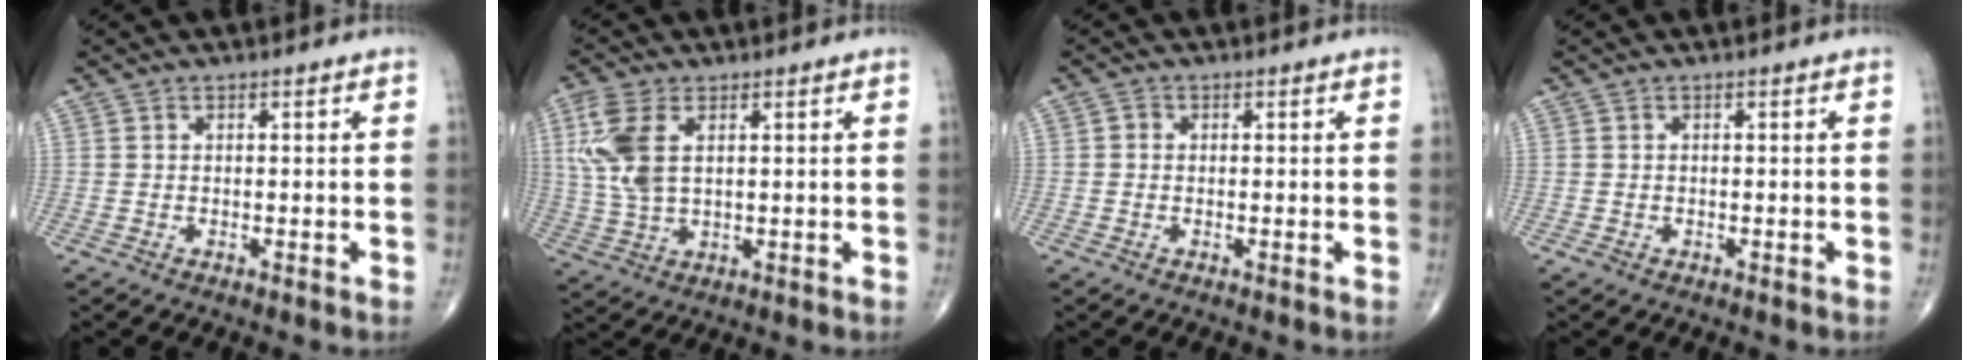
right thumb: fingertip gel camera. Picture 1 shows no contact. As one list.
[{"total": 9.5, "force": [2.7, 5.2, 7.4], "torque": [-0.175, 0.002, 0.056]}, {"total": 0.9, "force": [-0.1, 0.8, 0.4], "torque": [-0.002, 0.002, -0.005]}, {"total": 0.7, "force": [-0.4, 0.5, 0.3], "torque": [-0.005, 0.001, -0.006]}]